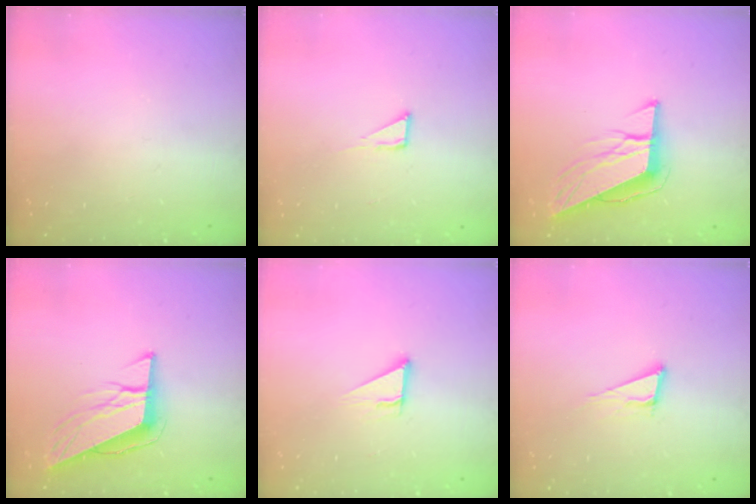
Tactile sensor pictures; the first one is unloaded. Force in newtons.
{"total": 3.6, "press": 3.6, "slide": 0.3}
{"total": 10.2, "press": 10.2, "slide": 0.6}
{"total": 10.2, "press": 10.2, "slide": 0.6}
{"total": 3.8, "press": 3.8, "slide": 0.2}
{"total": 6.8, "press": 6.2, "slide": 2.8}